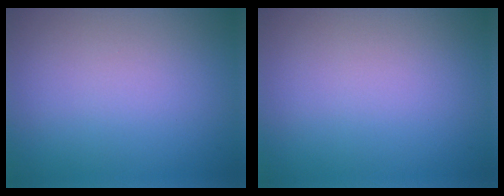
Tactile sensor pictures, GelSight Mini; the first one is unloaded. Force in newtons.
{"total": 0.0}